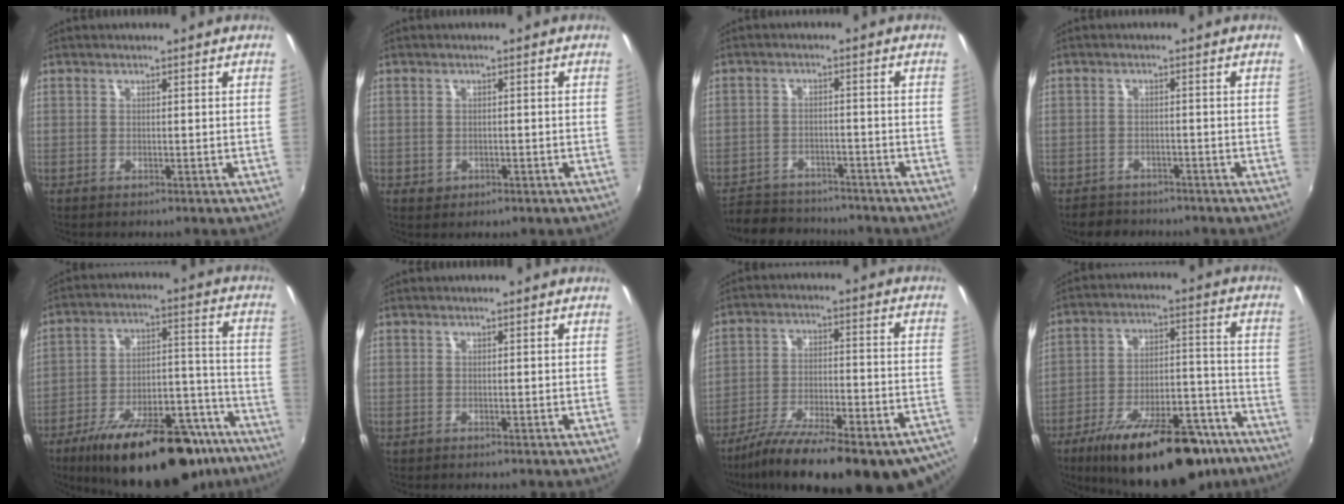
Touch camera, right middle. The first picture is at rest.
{"total": 2.0, "force": [-0.6, 1.6, 1.0], "torque": [-0.019, -0.003, -0.006]}
{"total": 11.5, "force": [-10.2, 4.3, 3.3], "torque": [-0.090, 0.001, -0.153]}
{"total": 5.1, "force": [-4.4, 2.4, 0.9], "torque": [-0.032, -0.001, -0.069]}
{"total": 28.2, "force": [-20.6, 10.3, 16.2], "torque": [-0.252, 0.005, -0.281]}
{"total": 0.0}
{"total": 29.1, "force": [-22.3, 6.8, 17.5], "torque": [-0.286, -0.055, -0.311]}
{"total": 25.9, "force": [-18.8, 9.3, 15.1], "torque": [-0.242, -0.005, -0.260]}